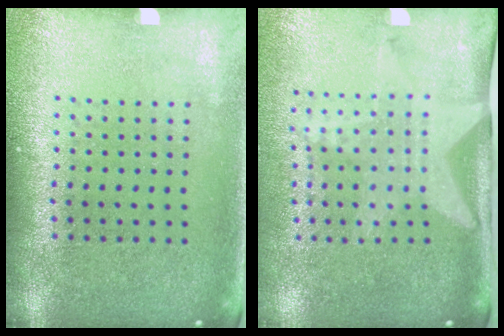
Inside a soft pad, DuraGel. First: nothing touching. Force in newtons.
{"total": 2.1, "press": 1.6, "slide": 1.3}